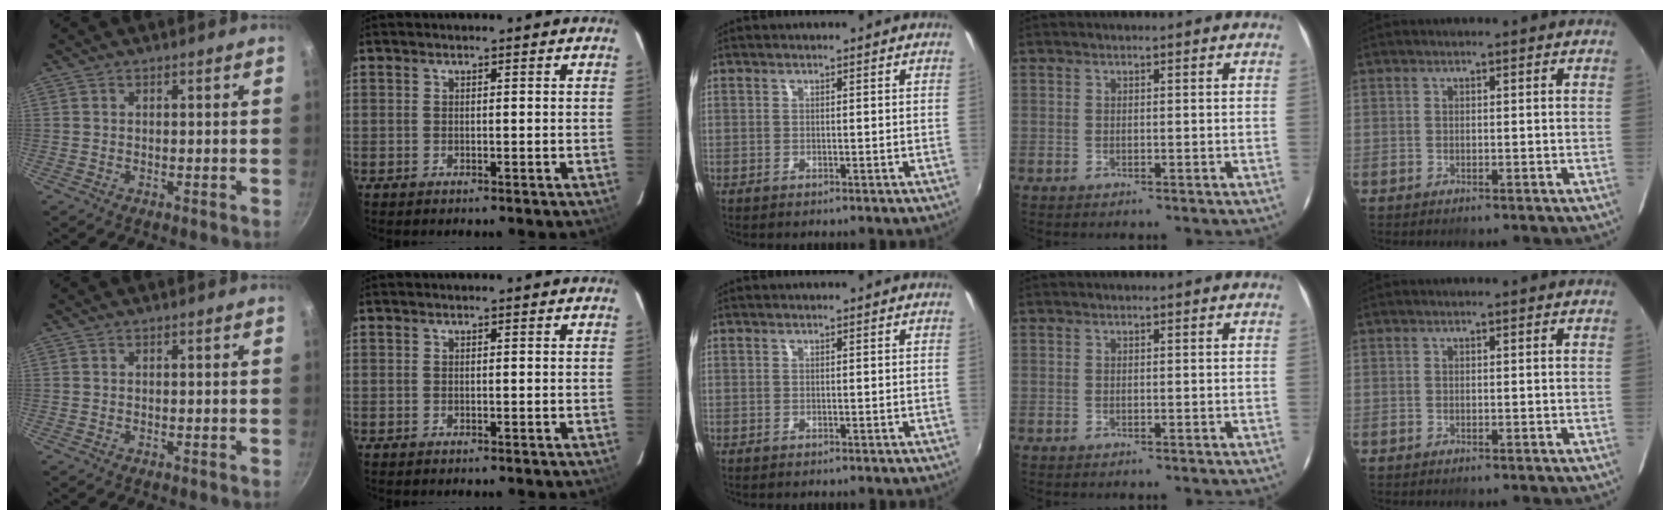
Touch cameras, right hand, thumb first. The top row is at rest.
{}